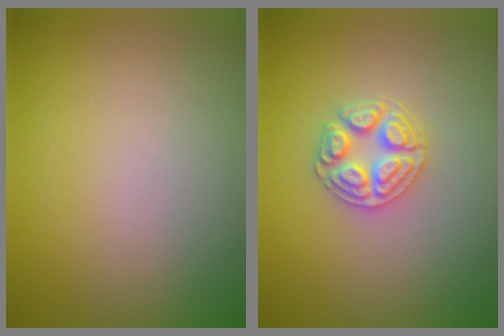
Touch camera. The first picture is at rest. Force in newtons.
{"total": 3.0, "press": 2.9, "slide": 0.4}